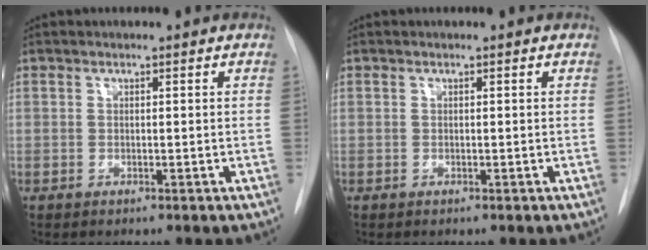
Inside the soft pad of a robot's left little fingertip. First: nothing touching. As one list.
[{"total": 0.0}]